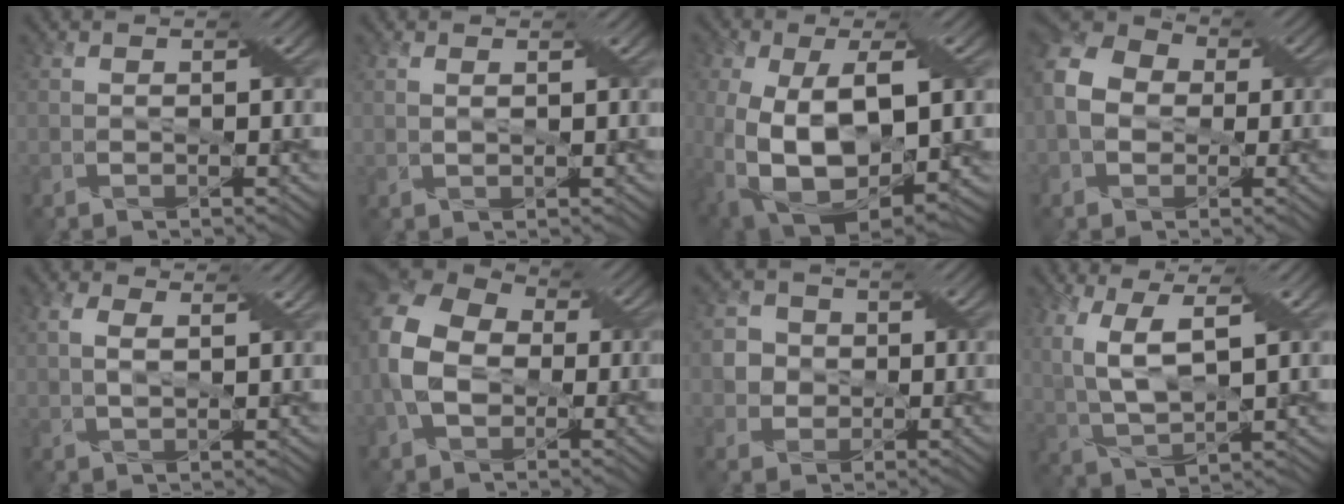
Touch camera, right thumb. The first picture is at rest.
{"total": 0.8, "force": [0.5, 0.2, 0.6], "torque": [-0.017, 0.000, 0.012]}
{"total": 15.5, "force": [-1.9, 8.7, 12.7], "torque": [-0.246, -0.027, -0.010]}
{"total": 7.5, "force": [-0.5, 6.2, 4.3], "torque": [-0.115, 0.008, -0.025]}
{"total": 4.0, "force": [1.5, 2.0, 3.1], "torque": [-0.071, 0.002, 0.027]}
{"total": 11.2, "force": [-1.1, 8.3, 7.5], "torque": [-0.204, -0.007, -0.029]}
{"total": 4.1, "force": [0.1, 3.9, 1.1], "torque": [-0.036, 0.006, -0.012]}
{"total": 9.3, "force": [2.9, 4.3, 7.8], "torque": [-0.195, 0.001, 0.060]}